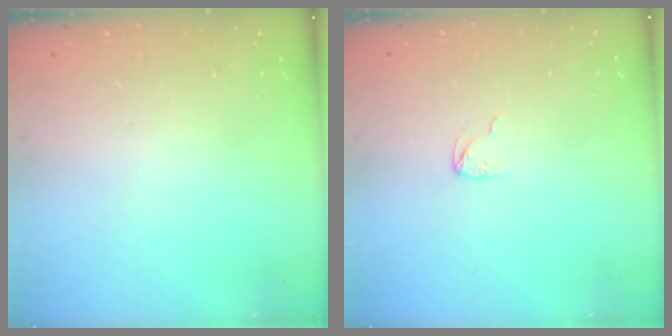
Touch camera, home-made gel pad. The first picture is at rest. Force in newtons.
{"total": 2.9, "press": 2.9, "slide": 0.2}